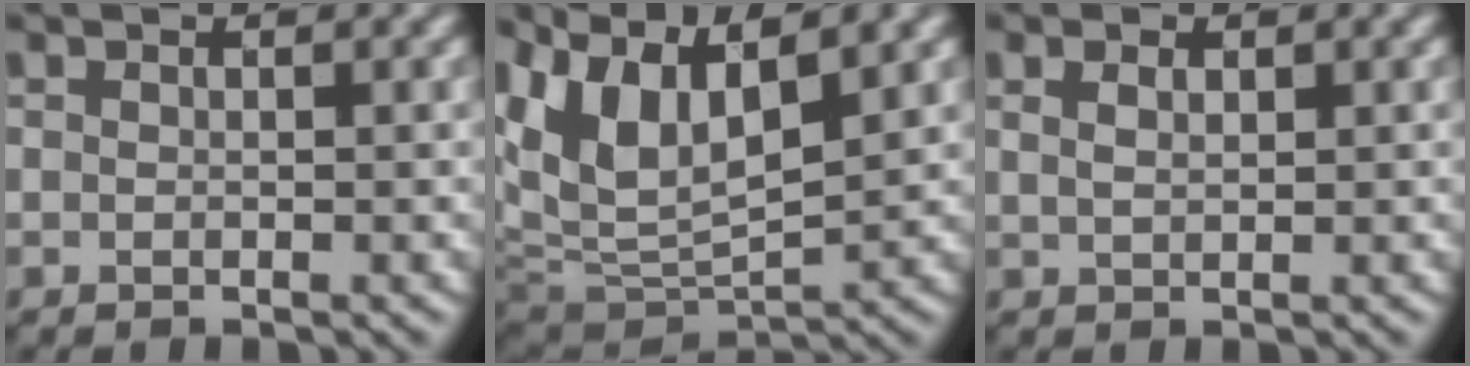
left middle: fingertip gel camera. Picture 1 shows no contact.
{"total": 9.6, "force": [4.1, 4.5, 7.5], "torque": [-0.167, 0.002, 0.081]}
{"total": 1.7, "force": [0.9, 0.9, 1.2], "torque": [-0.016, 0.004, 0.013]}